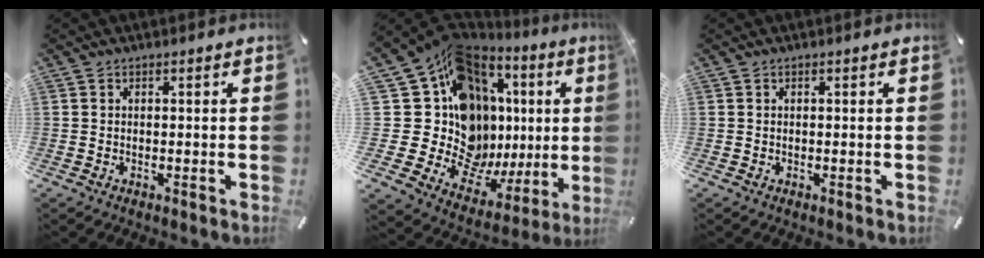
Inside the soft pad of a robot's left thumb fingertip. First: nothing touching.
{"total": 23.1, "force": [4.5, 16.5, 15.5], "torque": [-0.247, -0.116, 0.121]}
{"total": 0.0}